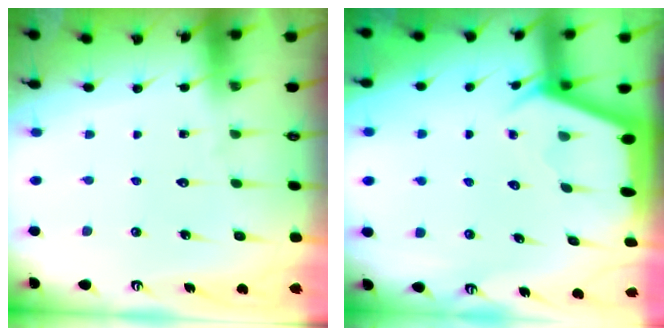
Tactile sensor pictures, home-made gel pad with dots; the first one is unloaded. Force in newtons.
{"total": 2.2, "press": 2.2, "slide": 0.3}